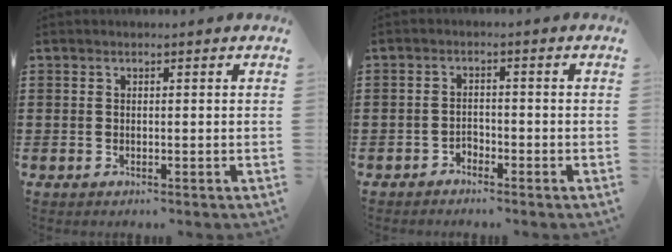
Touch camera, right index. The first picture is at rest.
{"total": 1.6, "force": [-1.4, 0.6, 0.0], "torque": [-0.007, 0.002, -0.030]}